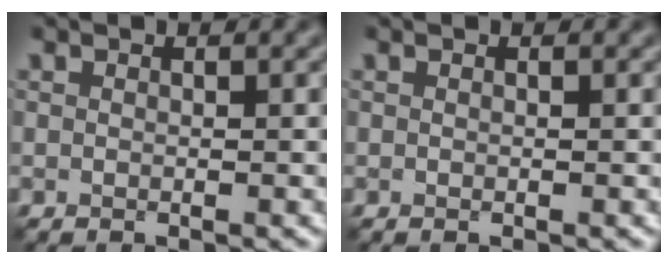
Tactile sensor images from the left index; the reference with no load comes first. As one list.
[{"total": 0.0}]